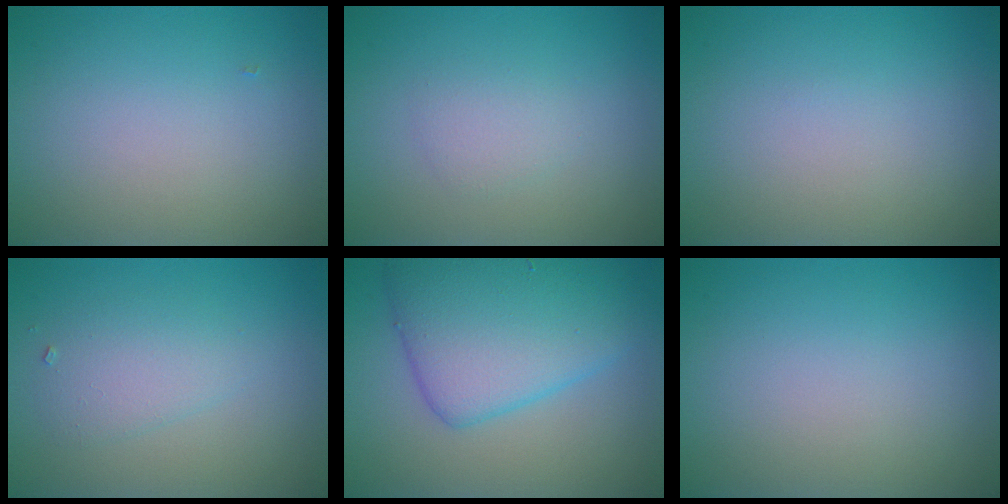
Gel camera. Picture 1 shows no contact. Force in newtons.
{"total": 1.5, "press": 1.5, "slide": 0.0}
{"total": 0.0}
{"total": 2.3, "press": 2.3, "slide": 0.2}
{"total": 7.4, "press": 7.4, "slide": 0.2}
{"total": 0.0}